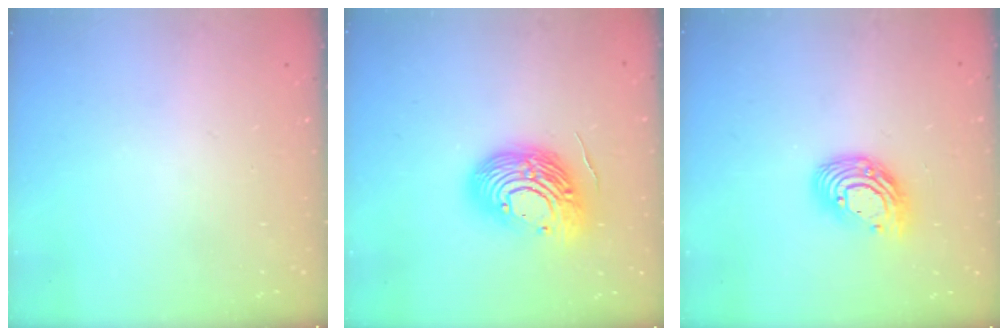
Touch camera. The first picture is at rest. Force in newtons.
{"total": 17.3, "press": 17.3, "slide": 1.4}
{"total": 12.2, "press": 12.1, "slide": 1.1}